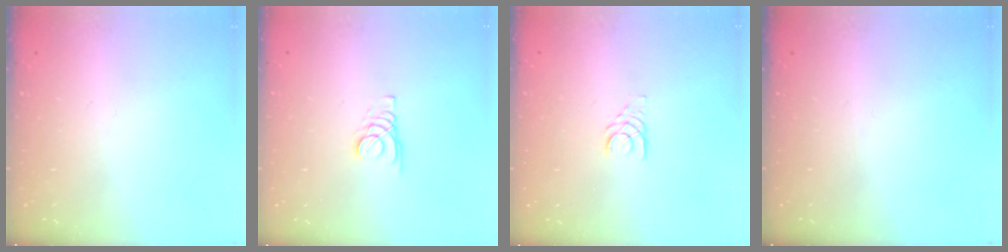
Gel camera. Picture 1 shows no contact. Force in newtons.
{"total": 1.8, "press": 1.8, "slide": 0.2}
{"total": 2.5, "press": 2.5, "slide": 0.3}
{"total": 0.0}